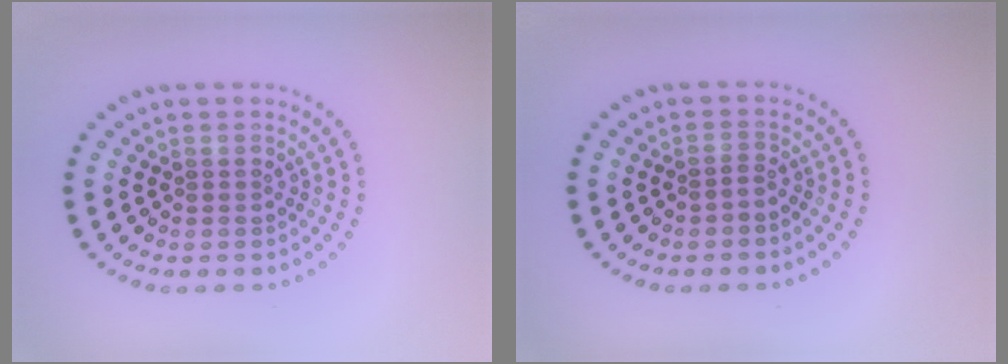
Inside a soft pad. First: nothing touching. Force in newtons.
{"total": 0.5, "press": 0.2, "slide": 0.5}